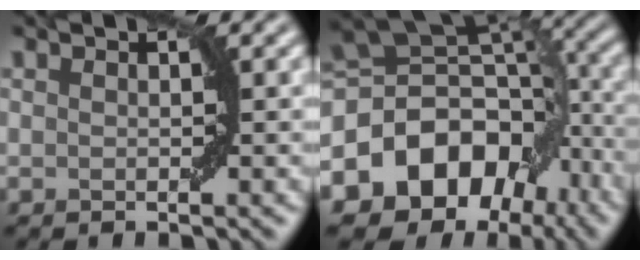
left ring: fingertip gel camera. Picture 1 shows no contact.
{"total": 13.0, "force": [-5.7, 9.5, 6.9], "torque": [-0.128, 0.006, -0.101]}